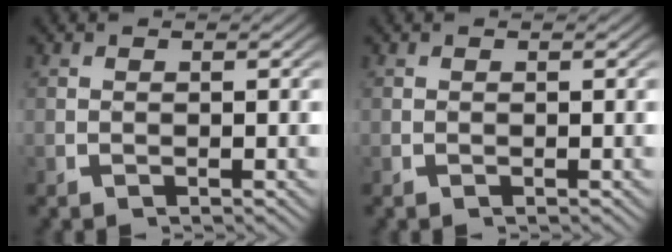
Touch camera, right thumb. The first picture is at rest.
{"total": 0.0}